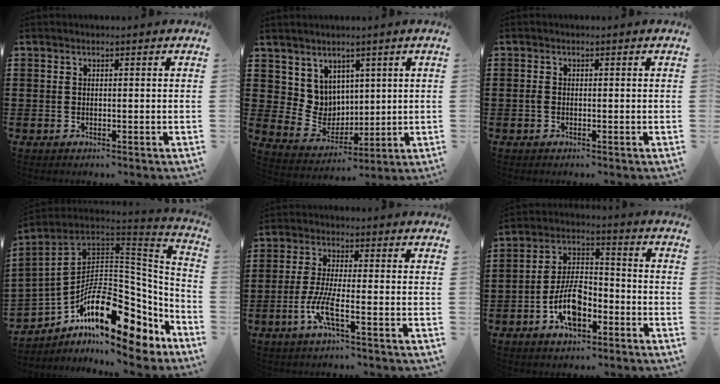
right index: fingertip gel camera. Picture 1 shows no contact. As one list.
[{"total": 5.9, "force": [3.5, 4.8, 0.5], "torque": [-0.040, -0.014, 0.072]}, {"total": 0.8, "force": [-0.3, 0.4, 0.6], "torque": [-0.018, -0.003, -0.009]}, {"total": 15.9, "force": [-7.1, 8.3, 11.5], "torque": [-0.179, 0.006, -0.121]}, {"total": 5.7, "force": [-2.6, 0.7, 5.1], "torque": [-0.118, -0.015, -0.055]}, {"total": 8.6, "force": [-4.0, 4.2, 6.4], "torque": [-0.135, 0.007, -0.075]}]